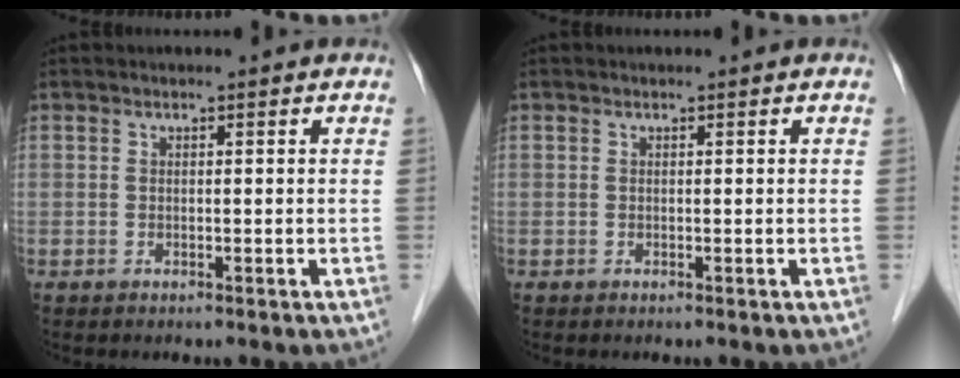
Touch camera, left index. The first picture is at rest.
{"total": 0.0}